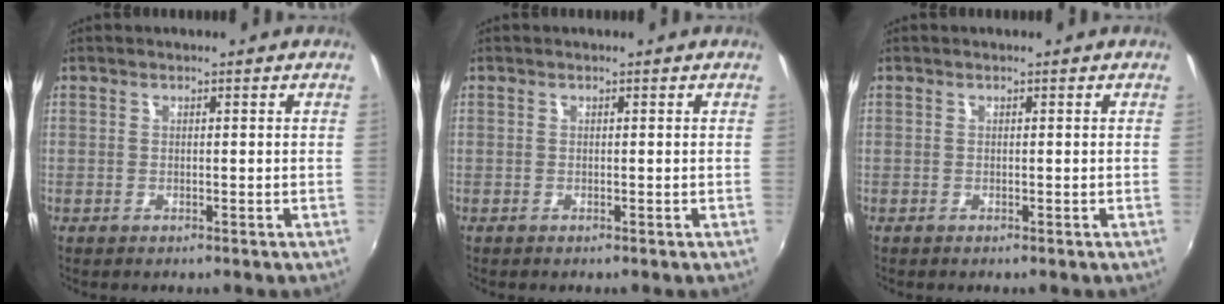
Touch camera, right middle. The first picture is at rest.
{"total": 0.0}
{"total": 0.0}